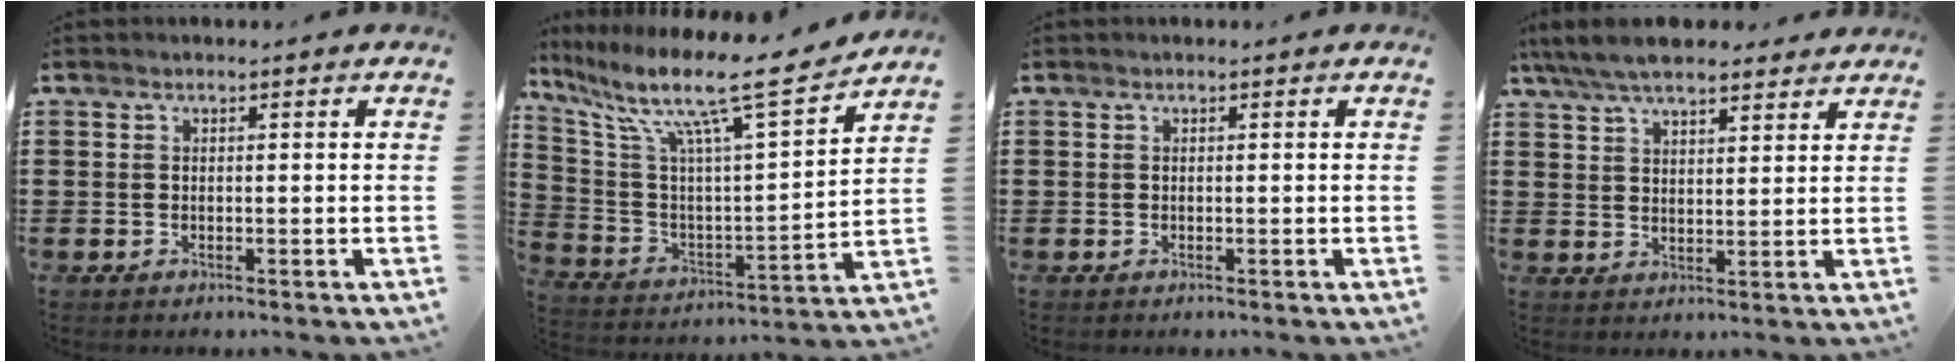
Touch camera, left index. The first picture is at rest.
{"total": 13.2, "force": [9.8, 1.3, 8.7], "torque": [-0.186, -0.064, 0.152]}
{"total": 0.0}
{"total": 7.1, "force": [6.1, 2.2, 2.7], "torque": [-0.073, -0.008, 0.114]}